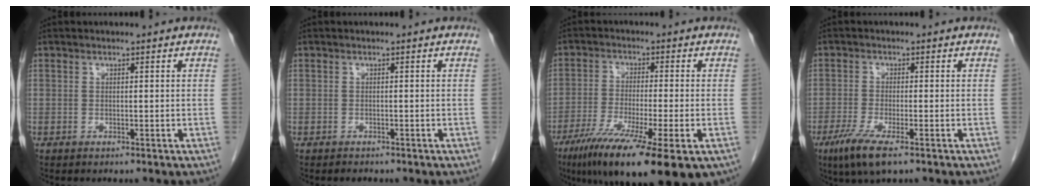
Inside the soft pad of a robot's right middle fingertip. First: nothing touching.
{"total": 0.7, "force": [-0.7, 0.3, 0.1], "torque": [-0.008, -0.003, -0.009]}
{"total": 17.3, "force": [-10.2, 2.2, 13.8], "torque": [-0.207, -0.043, -0.163]}
{"total": 6.0, "force": [-3.6, 0.8, 4.8], "torque": [-0.100, -0.021, -0.064]}